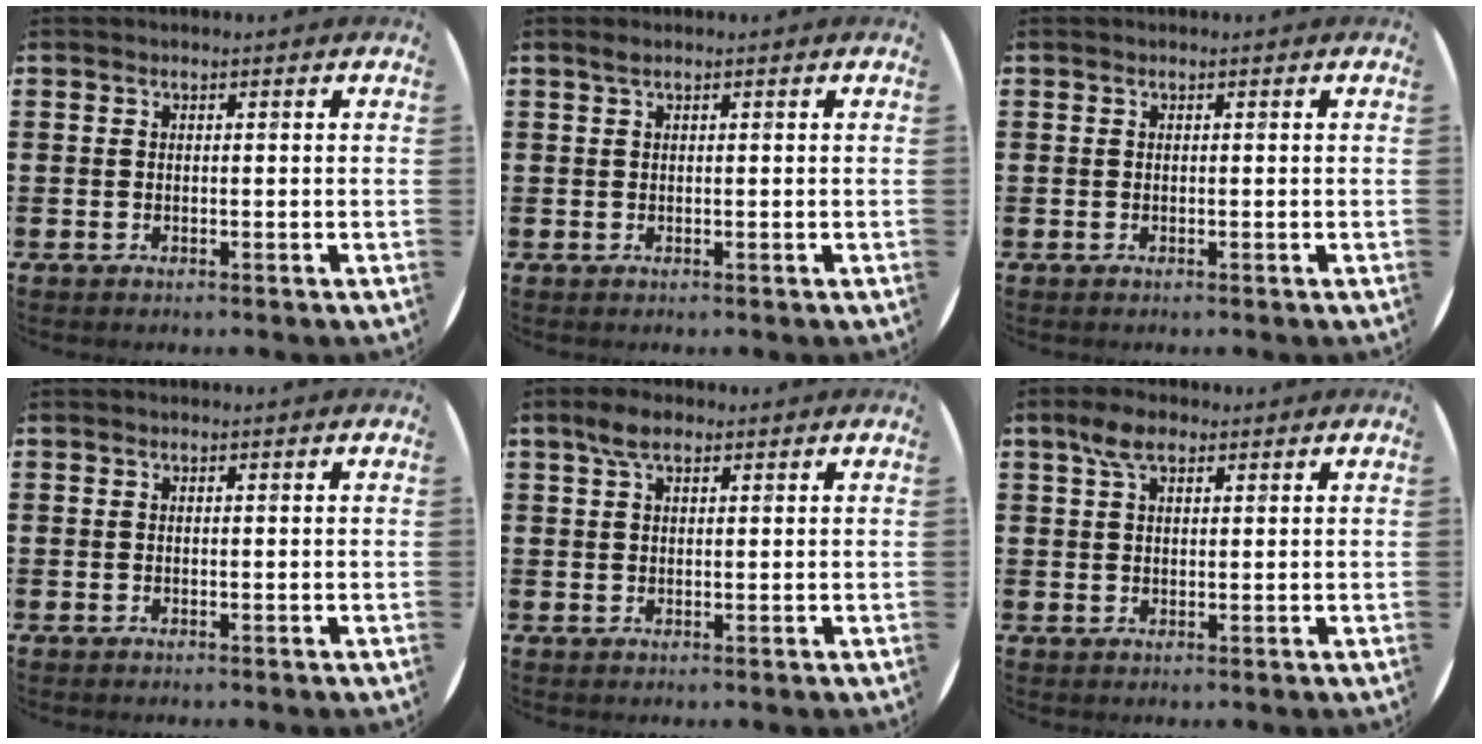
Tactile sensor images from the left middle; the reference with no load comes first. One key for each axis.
{"total": 0.6, "fx": 0.4, "fy": 0.0, "fz": 0.5, "tx": -0.009, "ty": 0.001, "tz": 0.007}
{"total": 0.0}
{"total": 0.0}
{"total": 3.4, "fx": 2.2, "fy": 1.5, "fz": 2.2, "tx": -0.039, "ty": 0.005, "tz": 0.037}
{"total": 4.1, "fx": 2.6, "fy": 2.0, "fz": 2.5, "tx": -0.047, "ty": 0.006, "tz": 0.045}